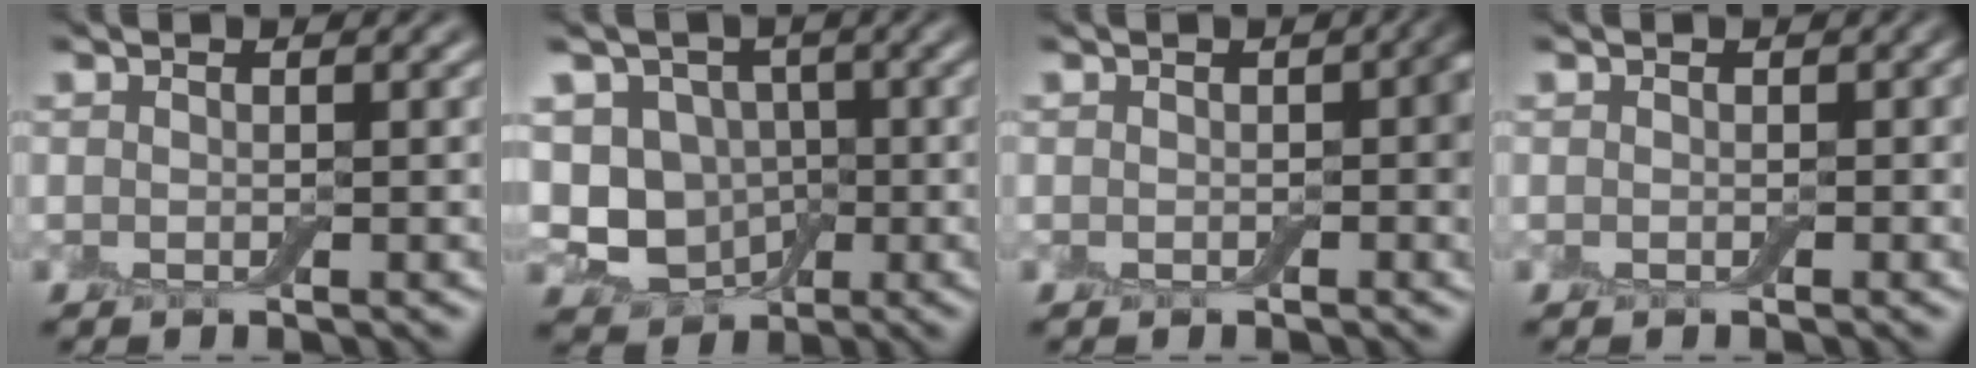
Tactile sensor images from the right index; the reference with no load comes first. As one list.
[{"total": 5.9, "force": [-0.6, 5.1, 3.0], "torque": [-0.044, 0.006, -0.027]}, {"total": 1.8, "force": [-0.1, 1.1, 1.5], "torque": [-0.020, 0.001, -0.004]}, {"total": 0.0}]